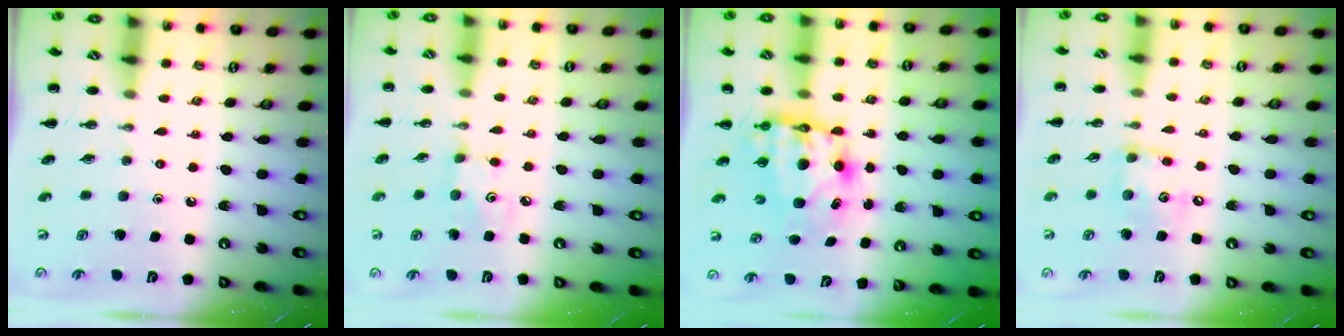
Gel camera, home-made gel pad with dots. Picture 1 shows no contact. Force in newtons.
{"total": 3.1, "press": 3.0, "slide": 0.7}
{"total": 7.7, "press": 7.4, "slide": 2.0}
{"total": 9.0, "press": 9.0, "slide": 0.6}